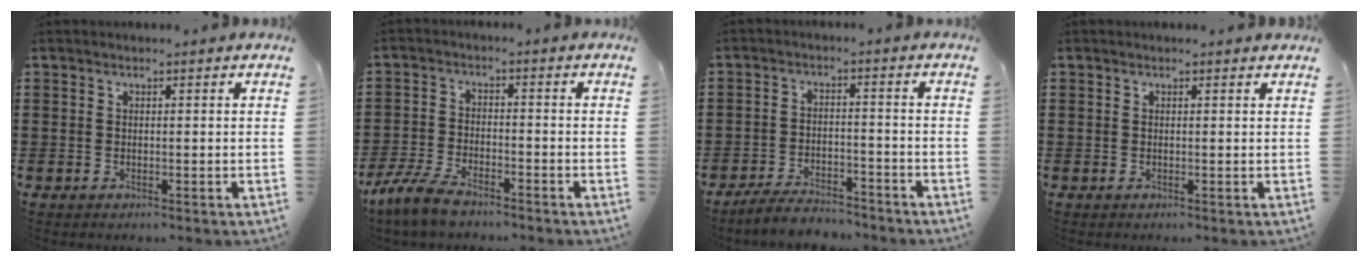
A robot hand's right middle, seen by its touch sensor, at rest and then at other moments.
{"total": 5.6, "force": [-4.6, 1.5, 2.8], "torque": [-0.073, -0.002, -0.094]}
{"total": 4.7, "force": [-4.5, 0.8, 1.2], "torque": [-0.019, 0.008, -0.090]}
{"total": 0.0}